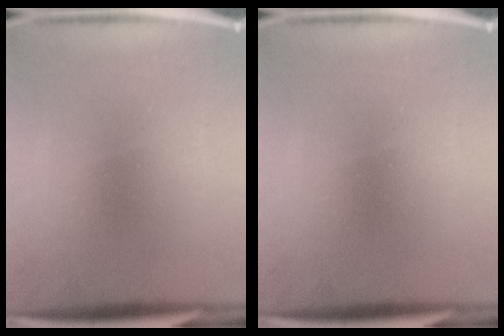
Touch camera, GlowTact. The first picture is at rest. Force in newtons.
{"total": 0.0}